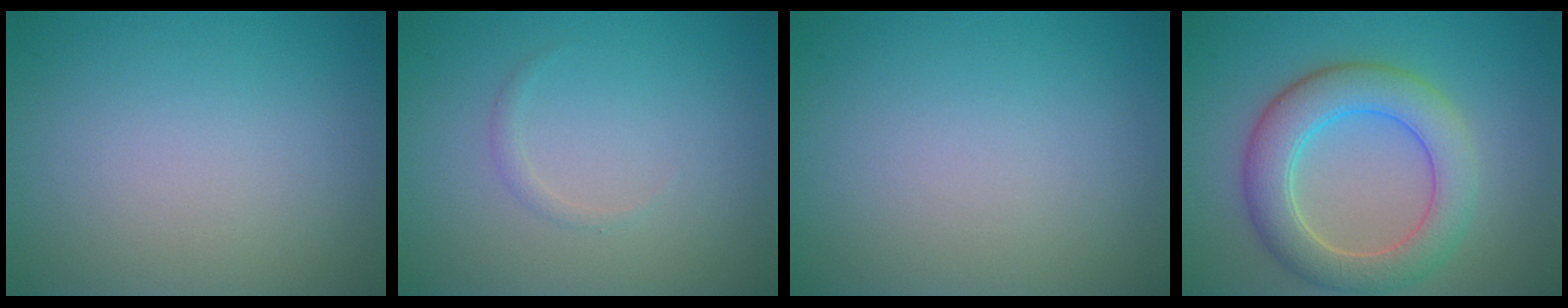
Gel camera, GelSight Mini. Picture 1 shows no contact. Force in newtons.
{"total": 0.6, "press": 0.6, "slide": 0.0}
{"total": 0.0}
{"total": 6.3, "press": 6.3, "slide": 0.2}